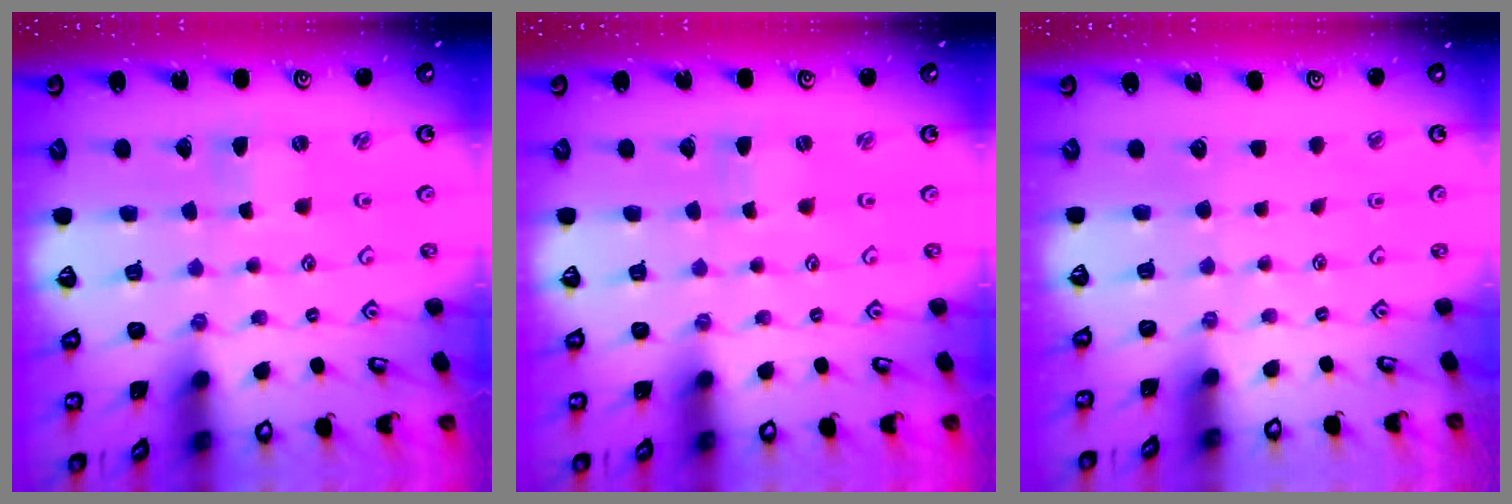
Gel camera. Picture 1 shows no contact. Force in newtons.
{"total": 0.0}
{"total": 0.0}